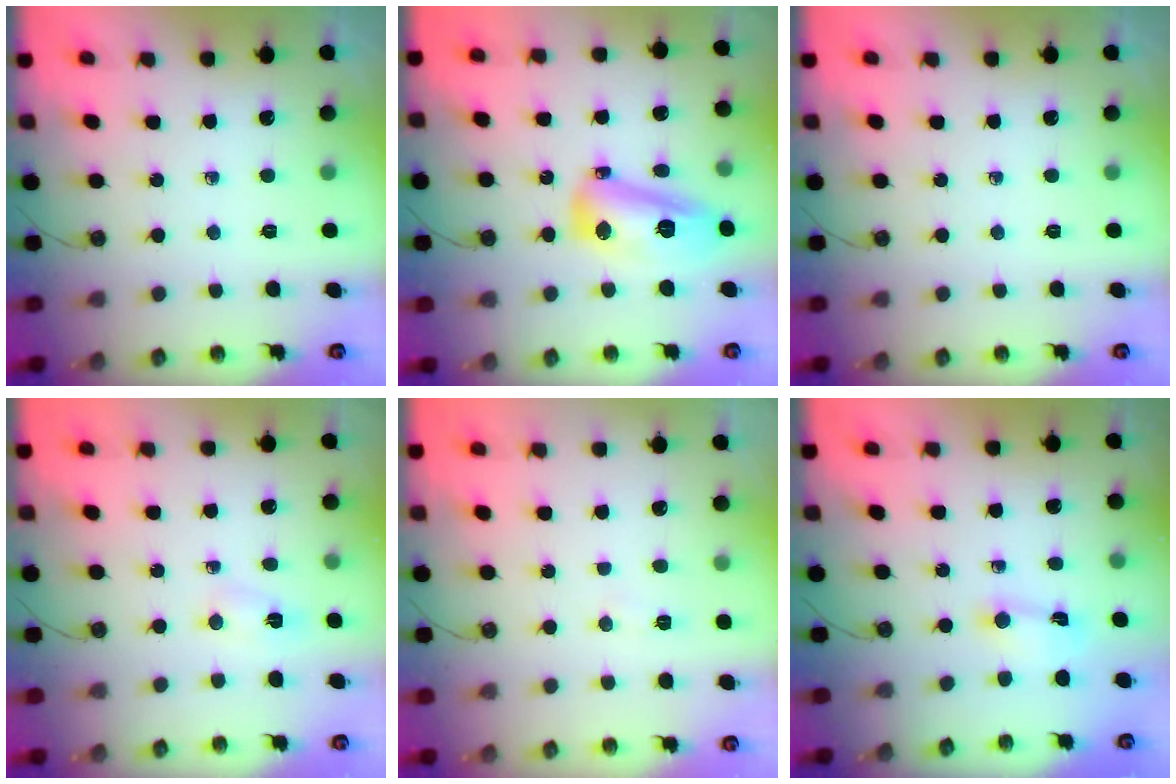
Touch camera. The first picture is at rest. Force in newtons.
{"total": 14.1, "press": 14.1, "slide": 1.0}
{"total": 0.0}
{"total": 3.0, "press": 1.8, "slide": 2.4}
{"total": 17.5, "press": 6.0, "slide": 16.5}
{"total": 1.6, "press": 1.6, "slide": 0.3}